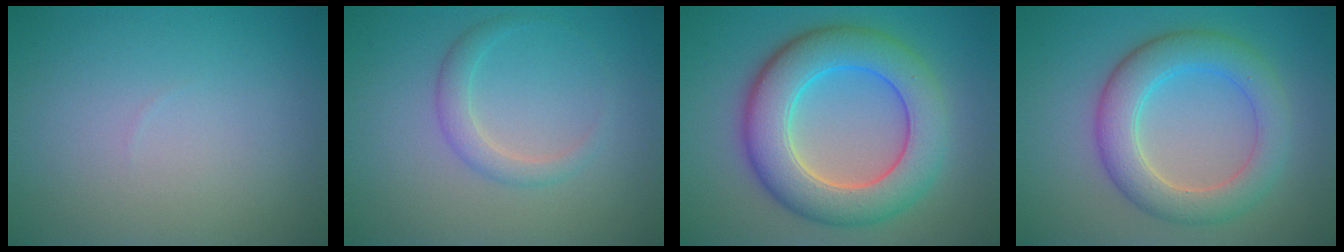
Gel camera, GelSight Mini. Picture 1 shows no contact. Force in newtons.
{"total": 1.9, "press": 1.9, "slide": 0.1}
{"total": 9.0, "press": 9.0, "slide": 0.3}
{"total": 5.7, "press": 5.7, "slide": 0.1}